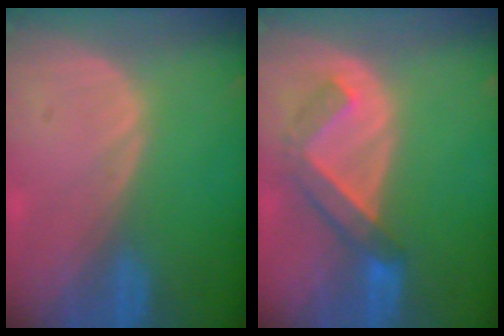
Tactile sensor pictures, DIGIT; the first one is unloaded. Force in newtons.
{"total": 5.3, "press": 5.3, "slide": 0.2}